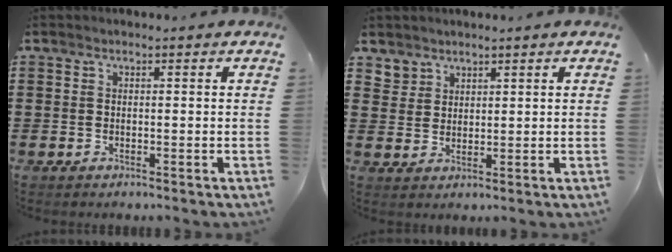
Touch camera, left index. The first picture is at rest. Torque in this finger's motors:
{"motor_torque": [0.32, -0.41, -0.01, 0.00]}